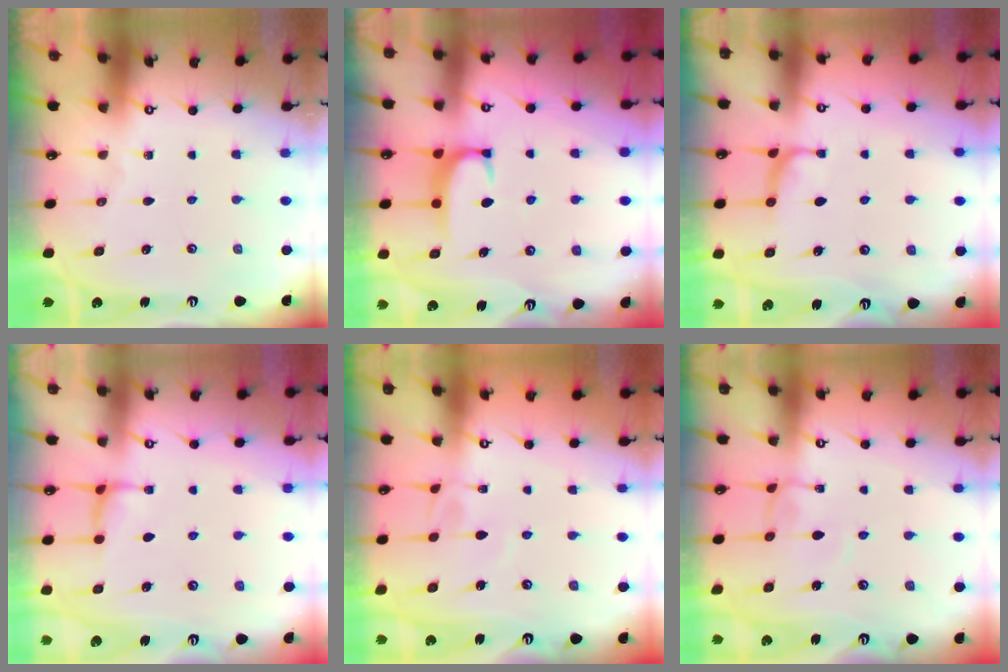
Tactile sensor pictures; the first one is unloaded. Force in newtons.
{"total": 1.7, "press": 1.6, "slide": 0.5}
{"total": 1.0, "press": 0.9, "slide": 0.5}
{"total": 0.8, "press": 0.3, "slide": 0.7}
{"total": 3.9, "press": 3.8, "slide": 0.2}
{"total": 1.4, "press": 1.4, "slide": 0.4}